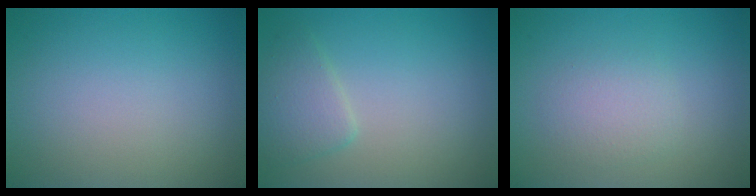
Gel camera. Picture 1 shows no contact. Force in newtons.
{"total": 2.4, "press": 2.4, "slide": 0.1}
{"total": 2.0, "press": 2.0, "slide": 0.0}